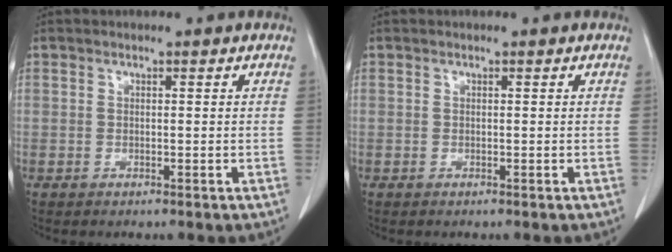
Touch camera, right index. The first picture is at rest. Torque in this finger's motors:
{"motor_torque": [0.00, 0.00, 0.01, 0.00]}